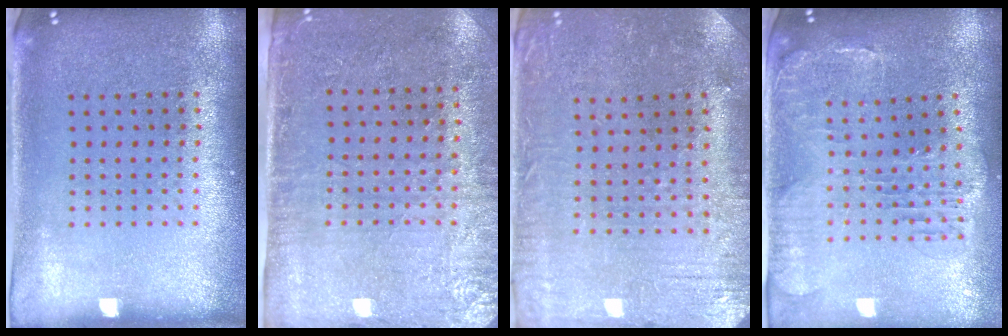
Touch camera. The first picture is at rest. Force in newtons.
{"total": 2.8, "press": 2.4, "slide": 1.4}
{"total": 0.9, "press": 0.7, "slide": 0.5}
{"total": 1.5, "press": 1.4, "slide": 0.4}